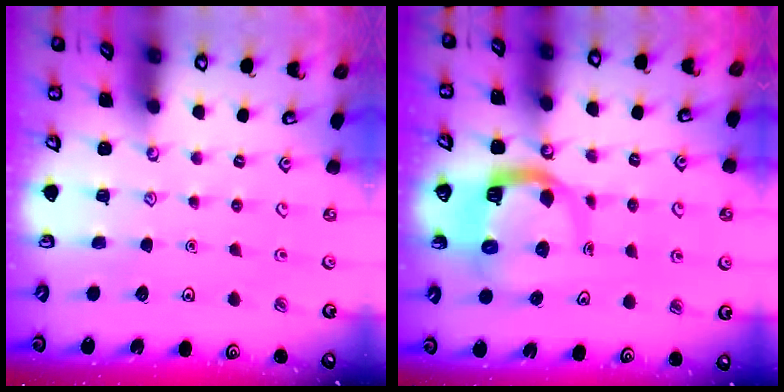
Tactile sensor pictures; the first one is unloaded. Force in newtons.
{"total": 9.5, "press": 9.4, "slide": 1.3}